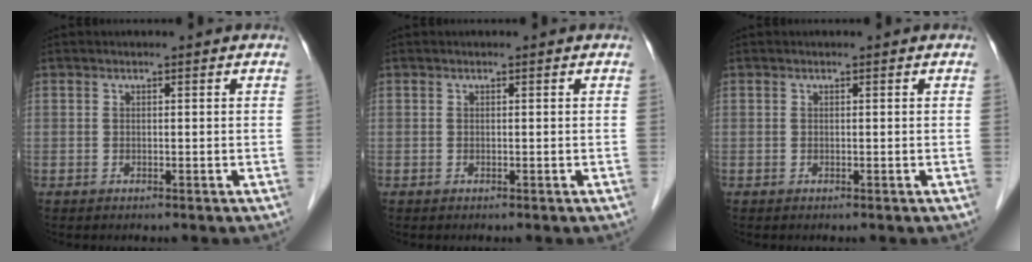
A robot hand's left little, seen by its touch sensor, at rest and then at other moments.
{"total": 0.0}
{"total": 0.0}